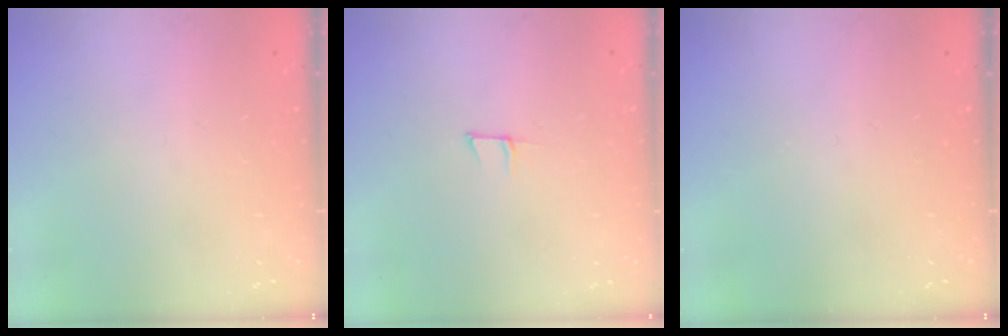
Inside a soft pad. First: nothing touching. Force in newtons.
{"total": 5.5, "press": 5.4, "slide": 0.8}
{"total": 0.0}